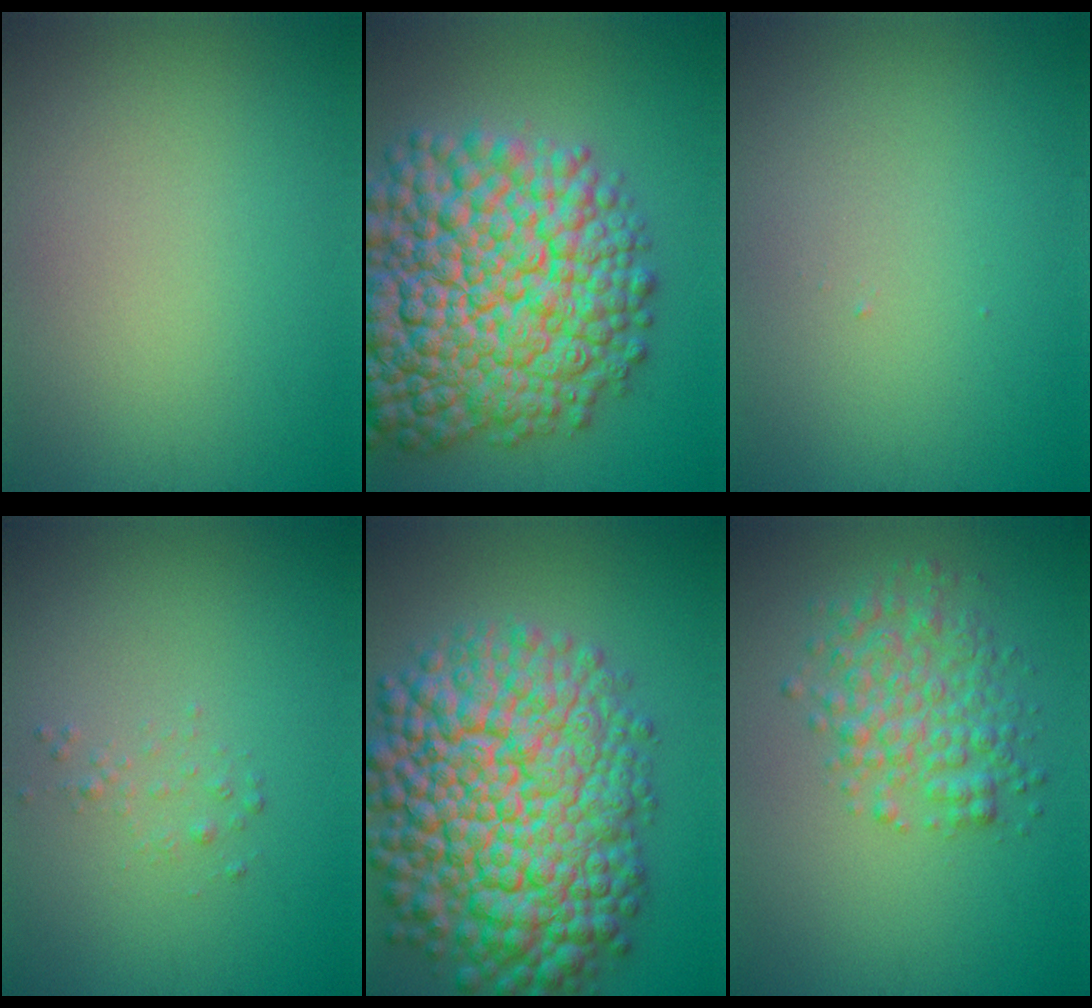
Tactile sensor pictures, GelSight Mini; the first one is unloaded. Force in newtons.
{"total": 17.0, "press": 17.0, "slide": 0.7}
{"total": 0.0}
{"total": 0.8, "press": 0.8, "slide": 0.1}
{"total": 15.7, "press": 15.7, "slide": 0.6}
{"total": 4.1, "press": 4.1, "slide": 0.1}